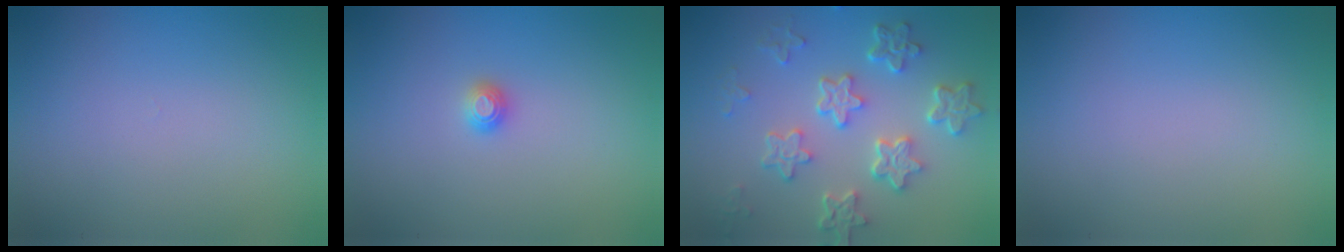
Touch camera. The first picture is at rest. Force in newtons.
{"total": 1.1, "press": 1.1, "slide": 0.1}
{"total": 5.7, "press": 4.4, "slide": 3.6}
{"total": 0.0}